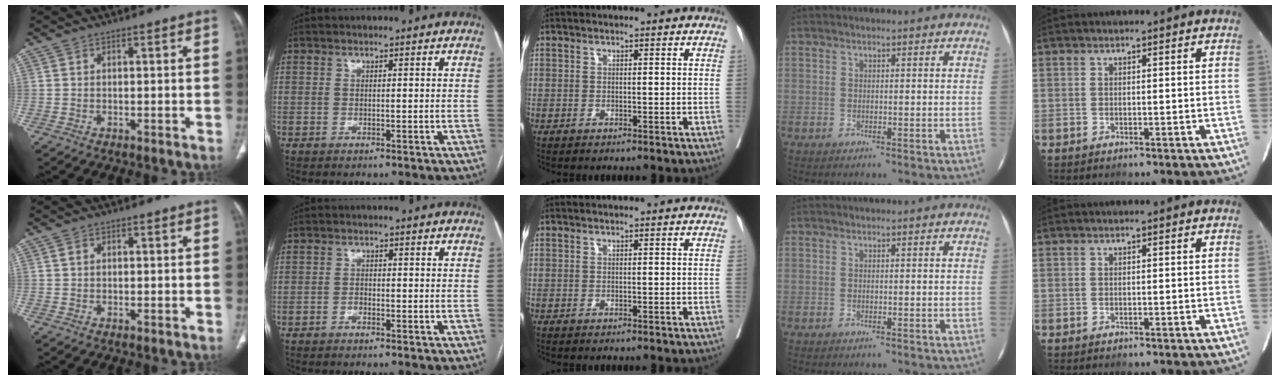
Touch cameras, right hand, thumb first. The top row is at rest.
{"thumb": {"total": 0.9, "force": [0.2, 0.6, 0.5], "torque": [-0.011, -0.001, 0.004]}, "index": {"total": 1.0, "force": [-0.7, 0.4, 0.5], "torque": [-0.009, 0.002, -0.013]}}